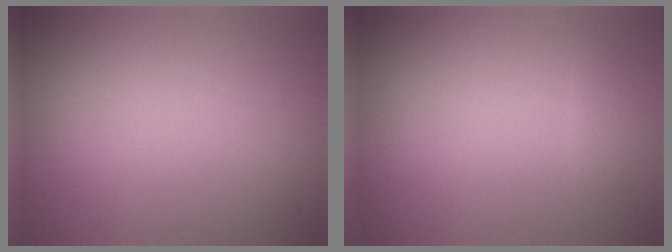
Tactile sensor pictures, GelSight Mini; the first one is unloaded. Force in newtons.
{"total": 0.6, "press": 0.6, "slide": 0.0}